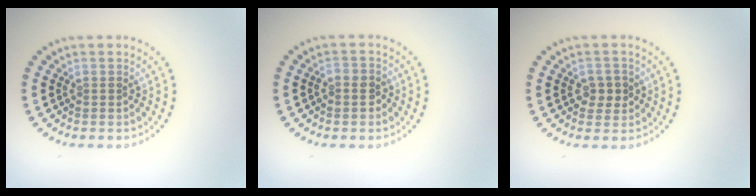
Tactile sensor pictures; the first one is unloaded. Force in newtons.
{"total": 1.3, "press": 1.3, "slide": 0.4}
{"total": 1.9, "press": 1.8, "slide": 0.4}